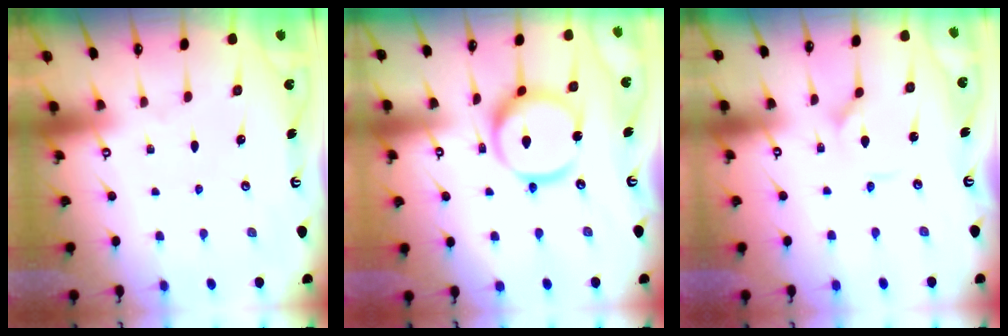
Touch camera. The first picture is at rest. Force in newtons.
{"total": 14.2, "press": 14.1, "slide": 1.5}
{"total": 1.5, "press": 1.5, "slide": 0.0}